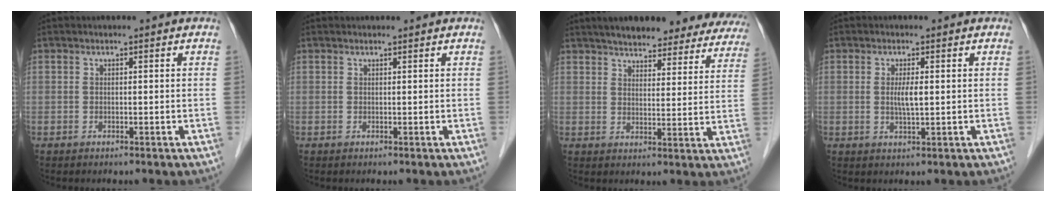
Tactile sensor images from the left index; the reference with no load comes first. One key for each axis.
{"total": 0.6, "fx": 0.5, "fy": 0.0, "fz": 0.1, "tx": -0.003, "ty": 0.006, "tz": 0.009}
{"total": 23.4, "fx": 20.5, "fy": 6.6, "fz": 9.2, "tx": -0.122, "ty": -0.002, "tz": 0.240}
{"total": 2.6, "fx": 0.1, "fy": 0.2, "fz": 2.6, "tx": -0.051, "ty": -0.006, "tz": 0.002}